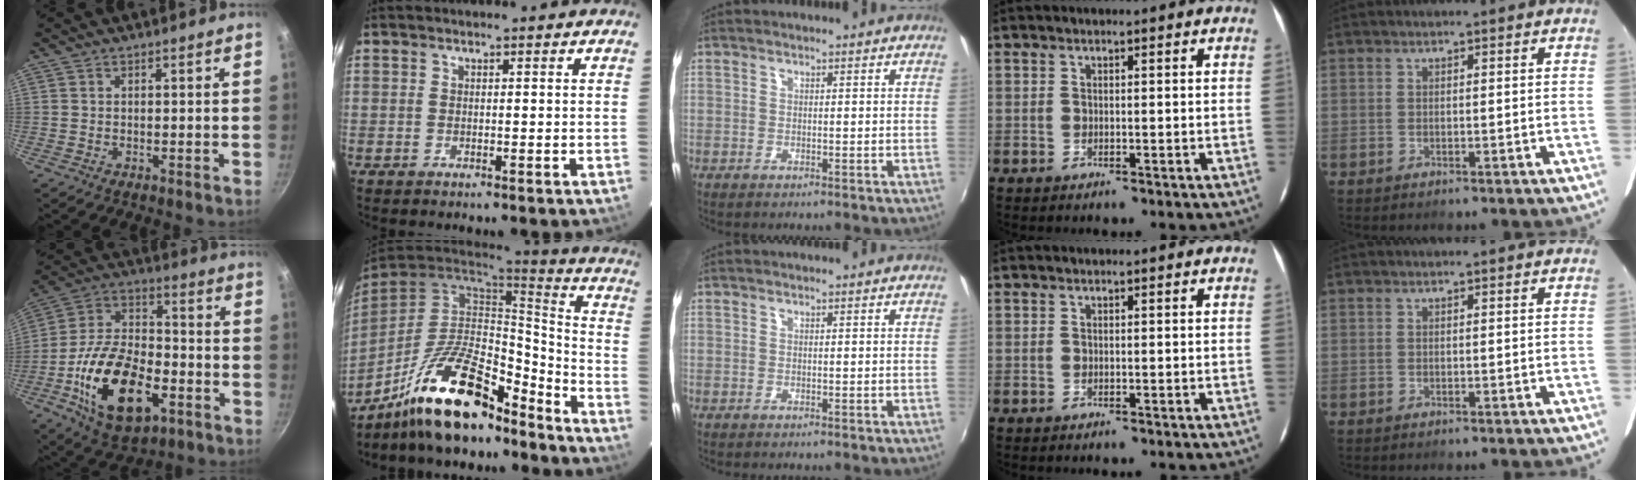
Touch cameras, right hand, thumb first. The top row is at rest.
{"thumb": {"total": 22.9, "force": [-8.1, 12.7, 17.2], "torque": [-0.300, 0.035, -0.144]}, "index": {"total": 20.8, "force": [-14.7, 7.1, 12.9], "torque": [-0.254, -0.003, -0.254]}}